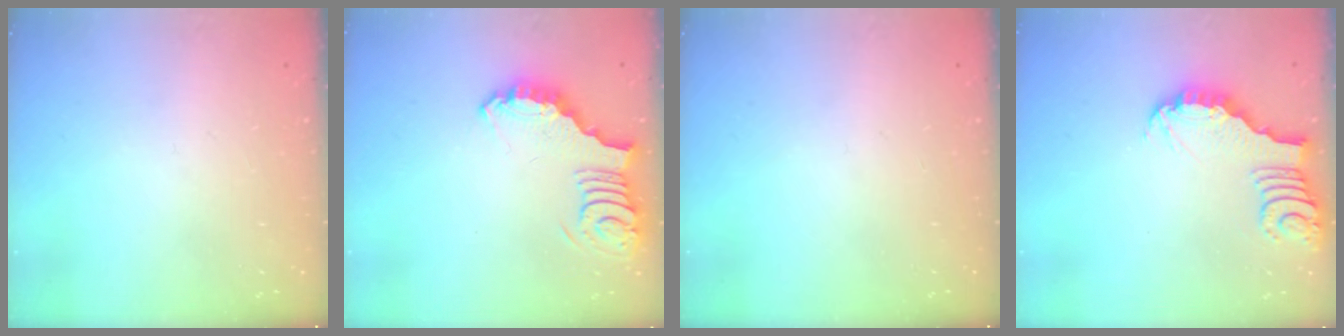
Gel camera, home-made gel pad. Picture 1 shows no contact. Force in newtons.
{"total": 3.8, "press": 3.8, "slide": 0.6}
{"total": 0.0}
{"total": 3.4, "press": 3.4, "slide": 0.3}